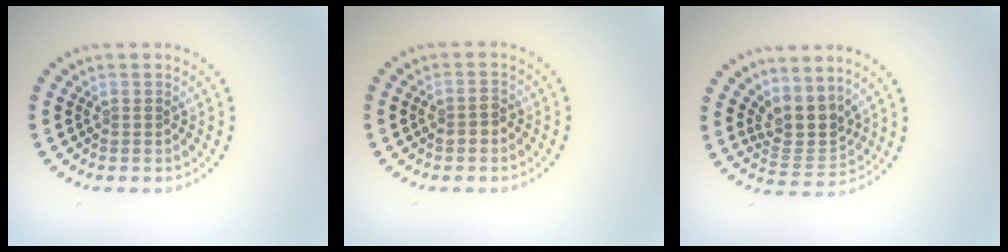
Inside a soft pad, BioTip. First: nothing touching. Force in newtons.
{"total": 1.4, "press": 1.3, "slide": 0.4}
{"total": 3.3, "press": 2.5, "slide": 2.2}